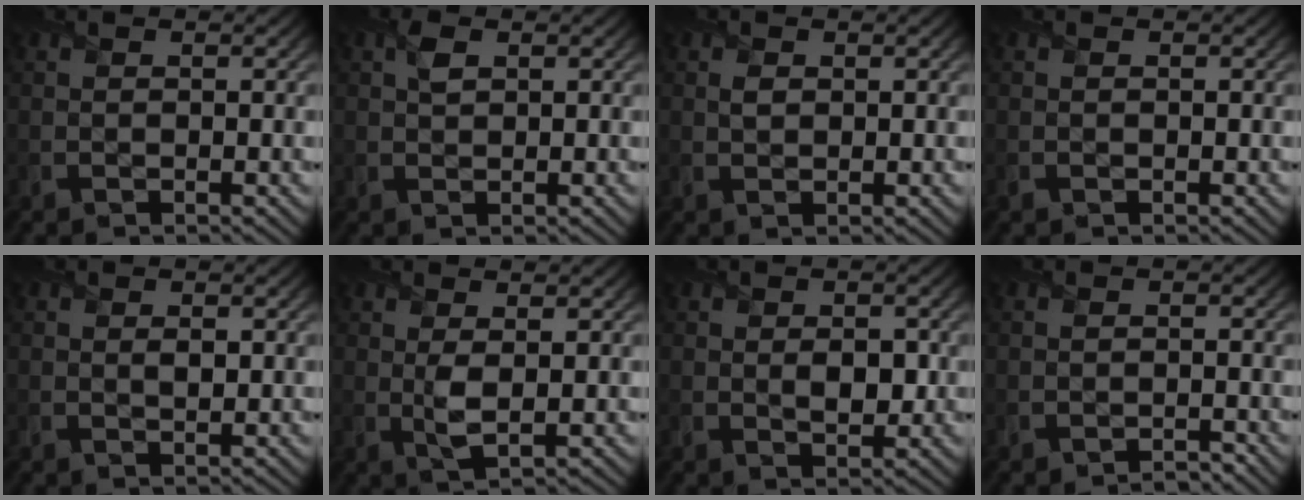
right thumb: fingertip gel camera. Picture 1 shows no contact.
{"total": 1.9, "force": [0.9, 1.0, 1.3], "torque": [-0.030, 0.007, 0.016]}
{"total": 1.0, "force": [0.4, 0.6, 0.7], "torque": [-0.020, 0.001, 0.006]}
{"total": 0.0}
{"total": 1.1, "force": [0.2, 0.4, 1.0], "torque": [-0.021, -0.002, 0.004]}
{"total": 2.5, "force": [0.6, 0.7, 2.3], "torque": [-0.054, -0.002, 0.014]}
{"total": 2.8, "force": [0.0, 1.6, 2.3], "torque": [-0.046, -0.005, -0.001]}
{"total": 0.9, "force": [-0.9, 0.0, 0.3], "torque": [-0.005, 0.003, -0.018]}